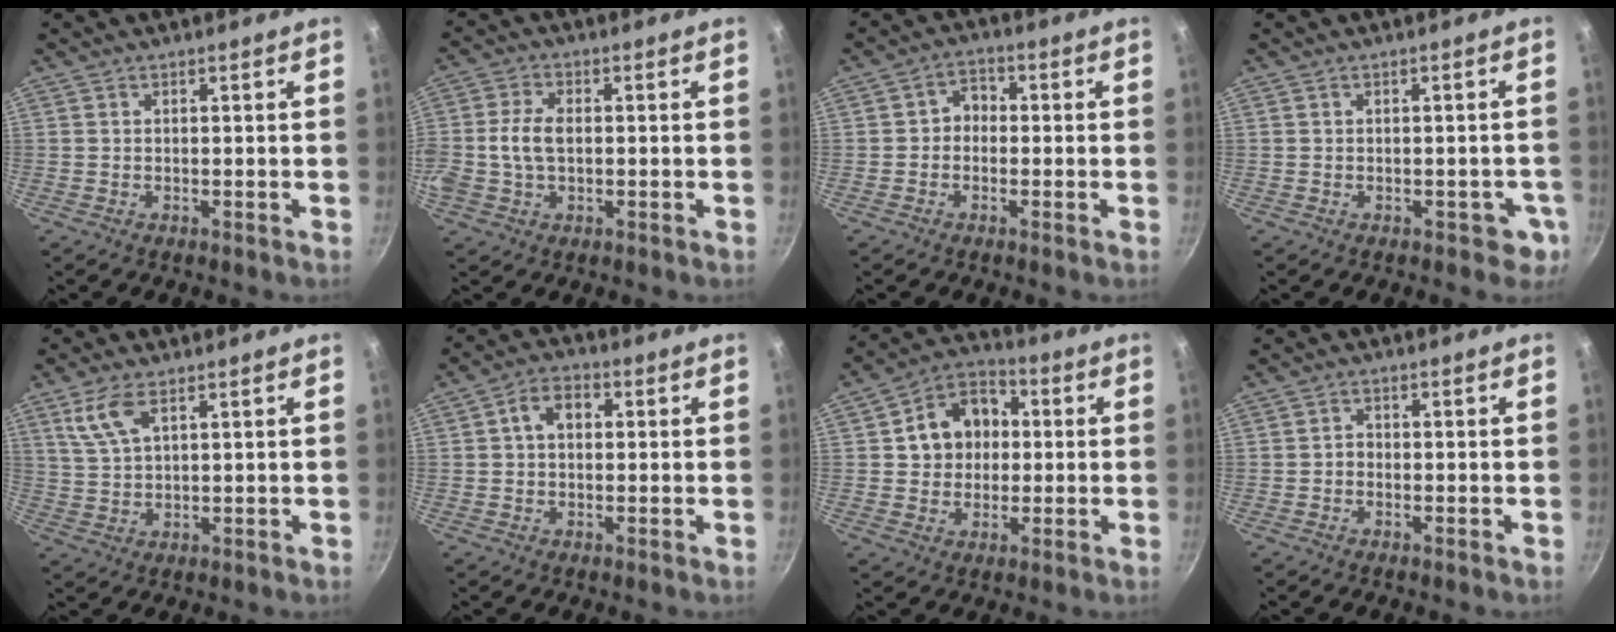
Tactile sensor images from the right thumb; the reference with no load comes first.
{"total": 7.5, "force": [-0.2, 4.6, 5.9], "torque": [-0.121, 0.013, -0.011]}
{"total": 3.7, "force": [-0.5, 3.0, 2.0], "torque": [-0.010, 0.016, -0.018]}
{"total": 3.4, "force": [-1.0, 2.4, 2.2], "torque": [0.000, 0.012, -0.003]}
{"total": 6.2, "force": [3.2, 2.6, 4.6], "torque": [-0.094, -0.007, 0.070]}
{"total": 5.5, "force": [0.9, 3.9, 3.8], "torque": [-0.045, 0.014, 0.006]}
{"total": 11.6, "force": [1.4, 9.5, 6.5], "torque": [-0.068, 0.019, 0.009]}
{"total": 1.3, "force": [-0.5, 1.1, 0.6], "torque": [-0.007, 0.008, -0.013]}